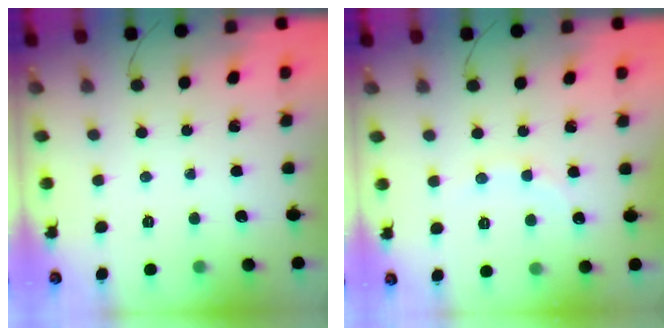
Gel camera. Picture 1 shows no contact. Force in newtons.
{"total": 5.6, "press": 5.4, "slide": 1.5}